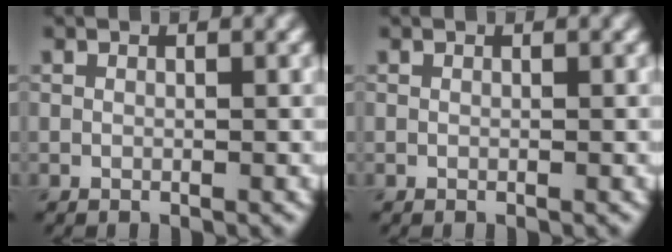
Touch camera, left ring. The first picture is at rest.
{"total": 0.0}